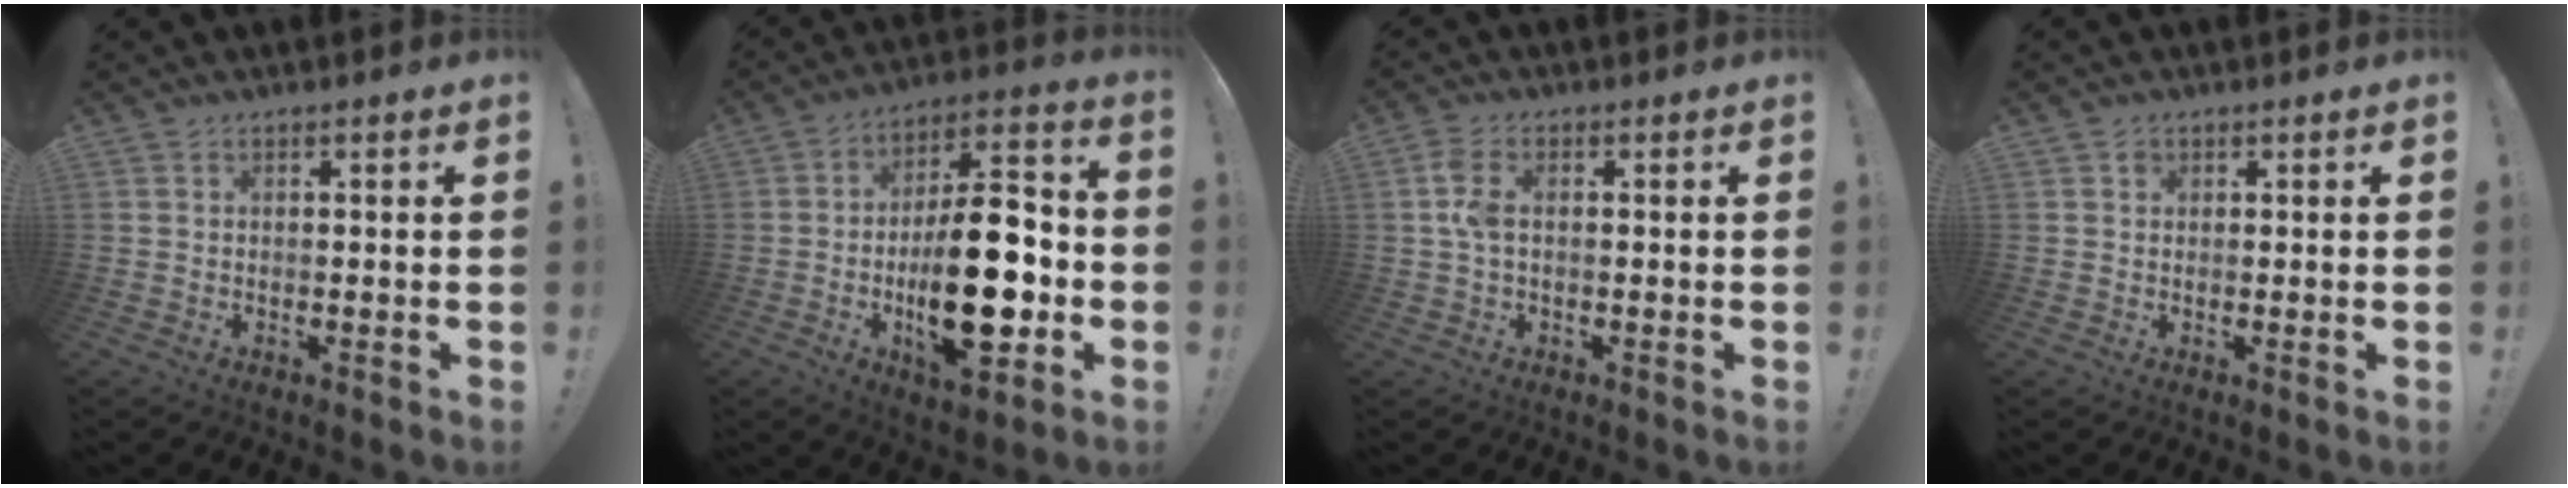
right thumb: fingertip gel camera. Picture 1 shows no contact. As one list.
[{"total": 23.3, "force": [-4.8, 10.5, 20.3], "torque": [-0.330, 0.023, -0.067]}, {"total": 5.2, "force": [0.2, 2.6, 4.5], "torque": [-0.102, 0.004, 0.002]}, {"total": 0.8, "force": [0.4, 0.6, 0.2], "torque": [-0.002, 0.002, 0.007]}]